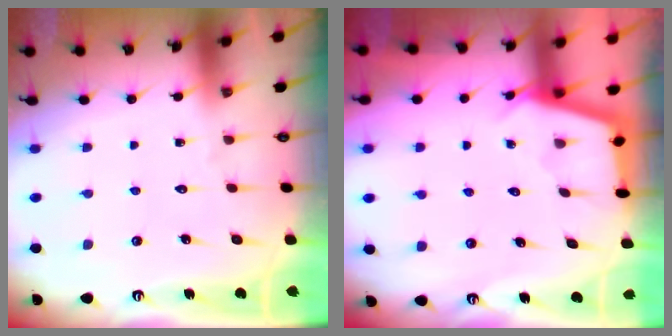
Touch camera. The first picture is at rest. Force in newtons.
{"total": 2.9, "press": 2.9, "slide": 0.3}